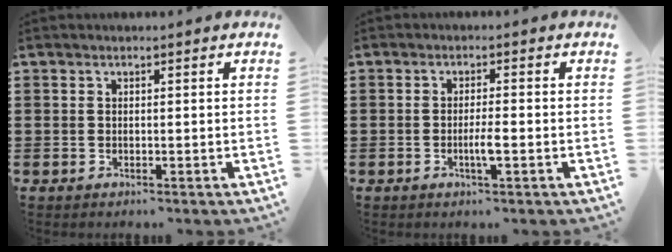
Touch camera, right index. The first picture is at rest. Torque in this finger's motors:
{"motor_torque": [1.07, 1.07, 0.33, 0.10]}